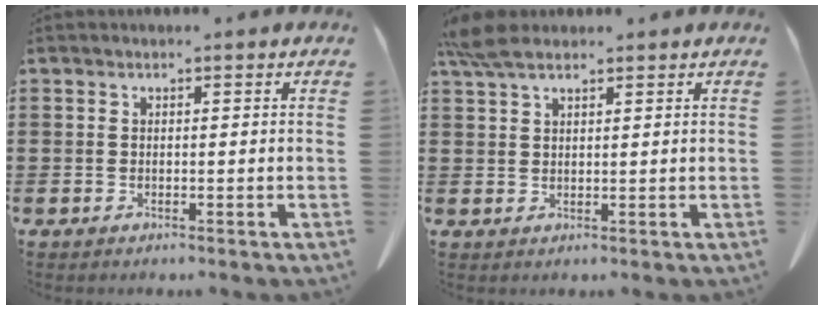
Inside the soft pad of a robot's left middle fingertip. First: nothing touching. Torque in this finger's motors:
{"motor_torque": [0.73, 0.75, 0.10, 0.06]}